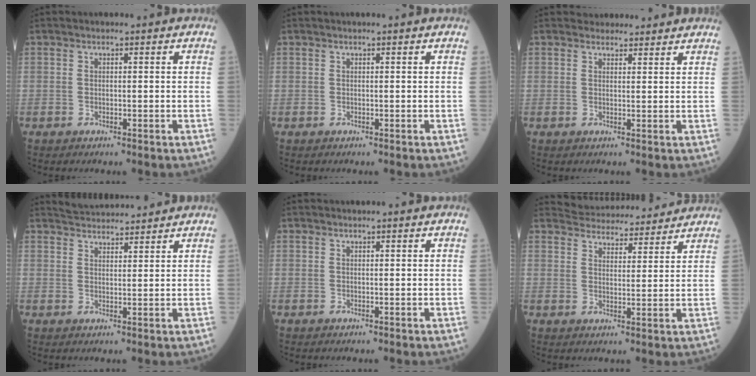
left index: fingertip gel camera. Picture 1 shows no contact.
{"total": 0.0}
{"total": 4.5, "force": [4.2, 1.3, 0.6], "torque": [-0.005, 0.016, 0.050]}
{"total": 6.3, "force": [6.2, 0.5, 1.0], "torque": [-0.025, 0.030, 0.094]}
{"total": 1.0, "force": [0.9, 0.0, 0.5], "torque": [-0.010, 0.014, 0.015]}
{"total": 12.8, "force": [12.4, 2.4, 2.2], "torque": [-0.025, 0.020, 0.162]}